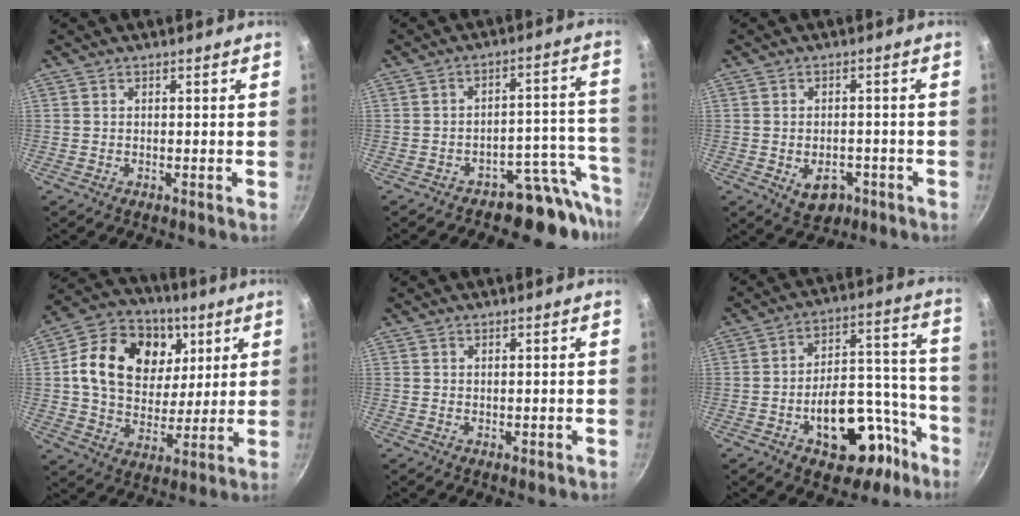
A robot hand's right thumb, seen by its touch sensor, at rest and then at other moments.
{"total": 10.2, "force": [-8.4, 4.8, 3.5], "torque": [0.032, 0.095, -0.120]}
{"total": 5.9, "force": [-2.3, 4.1, 3.6], "torque": [-0.032, 0.012, -0.022]}
{"total": 20.8, "force": [6.2, 15.5, 12.4], "torque": [-0.189, -0.010, 0.098]}
{"total": 0.6, "force": [0.3, 0.2, 0.4], "torque": [-0.001, -0.011, 0.002]}
{"total": 20.7, "force": [-9.6, 11.9, 13.9], "torque": [-0.142, 0.082, -0.126]}